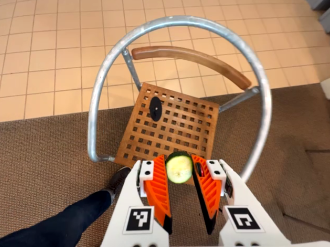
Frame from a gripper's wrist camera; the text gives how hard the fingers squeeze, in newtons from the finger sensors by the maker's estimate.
{"total": 5.7, "left": 5.4, "right": 6.1}